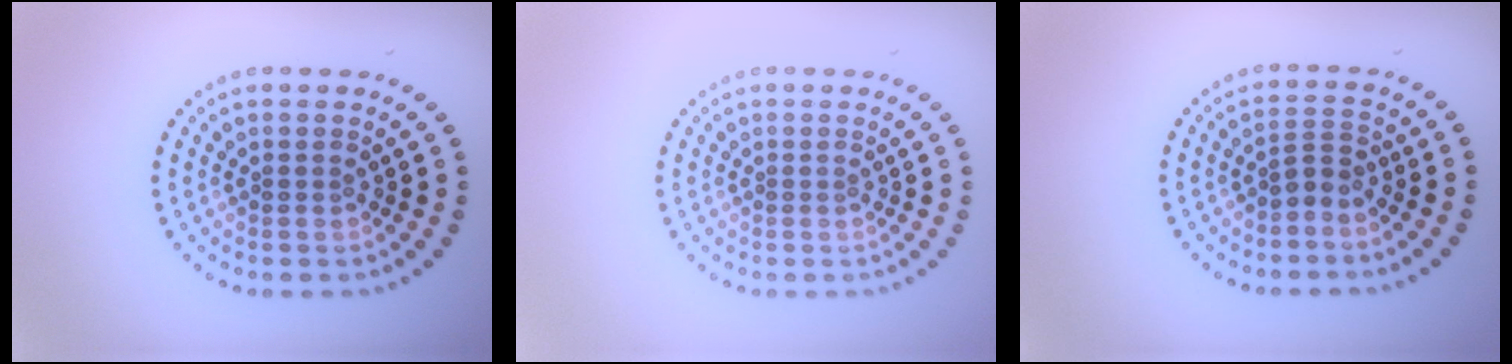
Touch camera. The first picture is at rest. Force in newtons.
{"total": 0.0}
{"total": 1.7, "press": 1.2, "slide": 1.1}